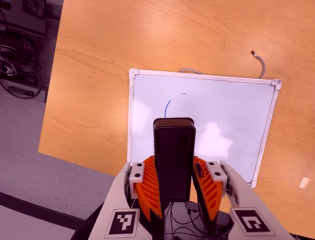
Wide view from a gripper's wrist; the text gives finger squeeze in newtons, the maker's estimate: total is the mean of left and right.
{"total": 5.8, "left": 5.2, "right": 6.3}